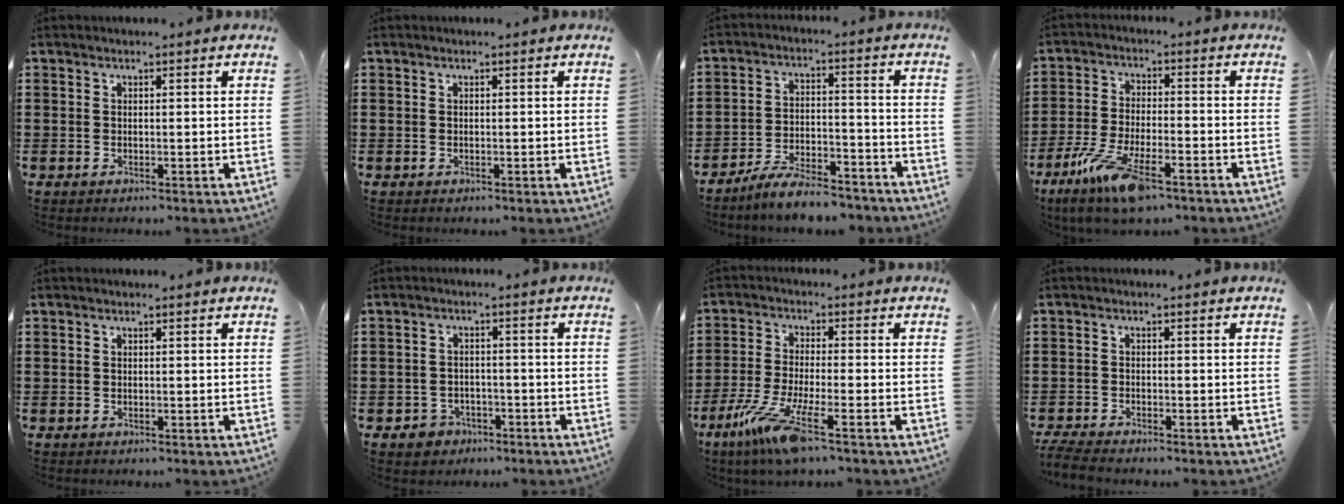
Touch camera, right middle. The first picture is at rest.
{"total": 0.0}
{"total": 7.0, "force": [-6.4, 0.8, 2.5], "torque": [-0.045, 0.008, -0.122]}
{"total": 10.4, "force": [-6.7, 2.5, 7.5], "torque": [-0.166, -0.008, -0.129]}
{"total": 0.0}
{"total": 2.3, "force": [-1.9, 1.4, 0.2], "torque": [-0.012, 0.001, -0.040]}
{"total": 8.5, "force": [-5.4, 0.5, 6.5], "torque": [-0.150, -0.021, -0.108]}
{"total": 2.7, "force": [-2.6, 0.0, 0.7], "torque": [-0.027, -0.006, -0.056]}